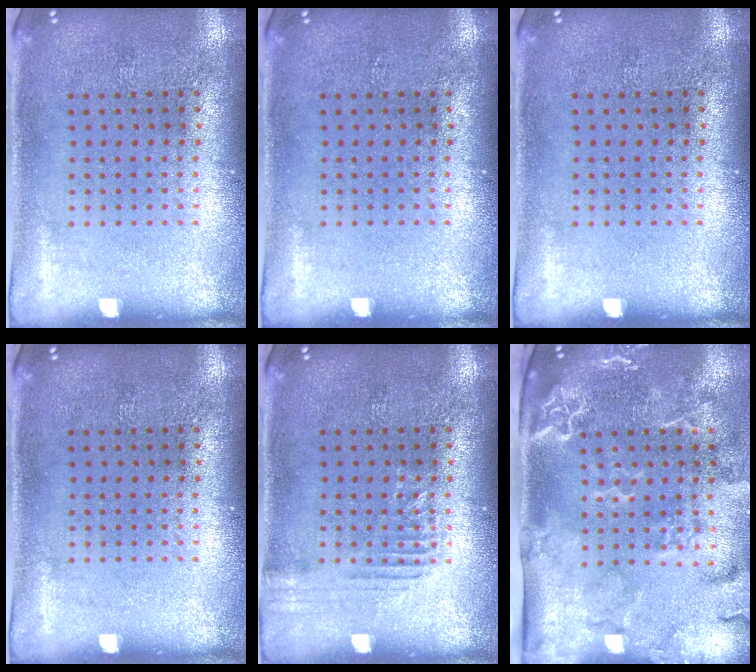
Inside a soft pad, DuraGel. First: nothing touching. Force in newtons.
{"total": 0.0}
{"total": 0.0}
{"total": 0.0}
{"total": 1.3, "press": 1.3, "slide": 0.2}
{"total": 2.9, "press": 2.4, "slide": 1.7}